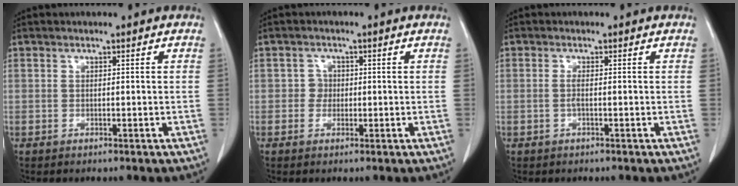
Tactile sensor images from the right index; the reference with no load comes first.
{"total": 1.7, "force": [-0.2, 1.6, 0.4], "torque": [0.002, 0.007, -0.007]}
{"total": 0.9, "force": [-0.3, -0.1, 0.8], "torque": [-0.018, 0.000, -0.008]}